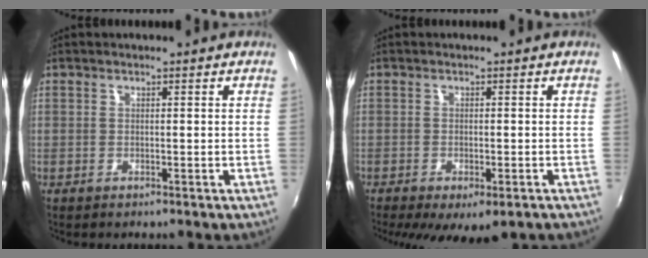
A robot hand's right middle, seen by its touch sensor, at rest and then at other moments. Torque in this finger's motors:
{"motor_torque": [1.44, -0.69, 0.68, 0.21]}